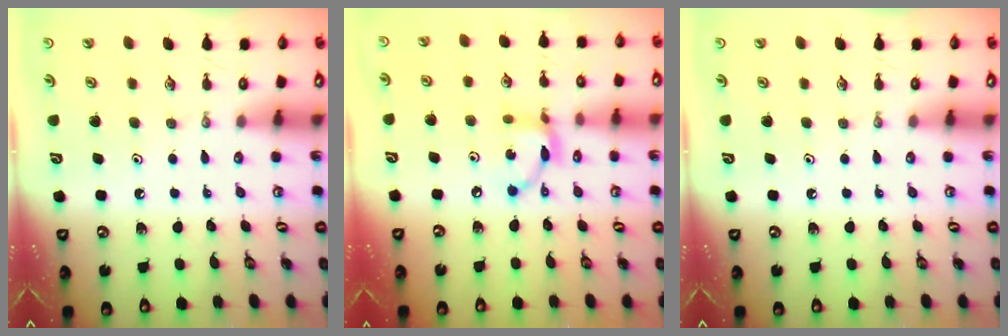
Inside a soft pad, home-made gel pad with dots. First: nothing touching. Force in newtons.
{"total": 9.9, "press": 9.8, "slide": 0.6}
{"total": 0.0}